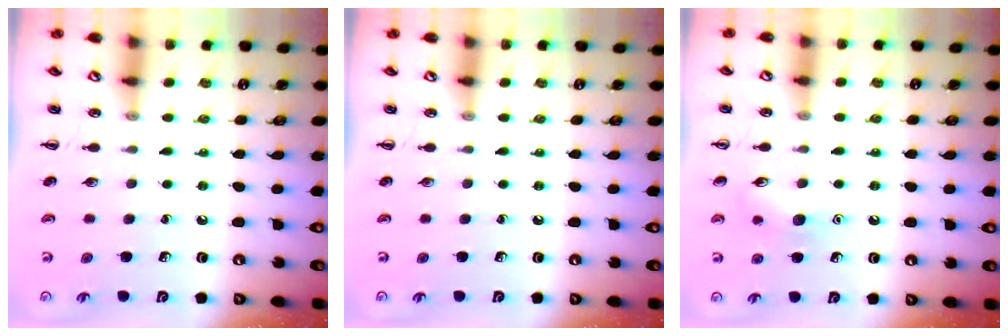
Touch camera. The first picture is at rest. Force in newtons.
{"total": 0.0}
{"total": 7.6, "press": 7.5, "slide": 1.5}